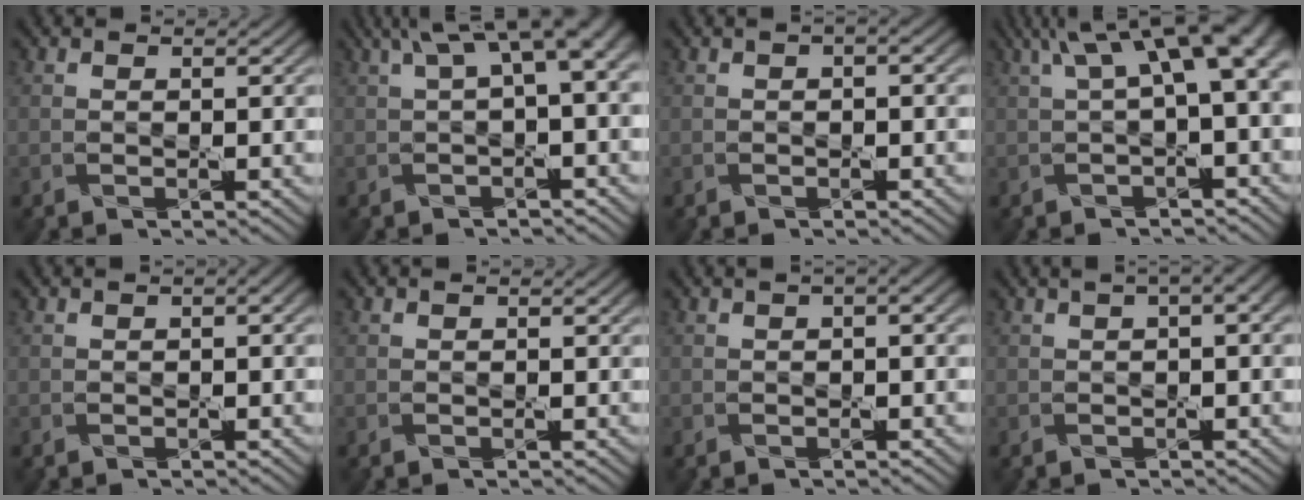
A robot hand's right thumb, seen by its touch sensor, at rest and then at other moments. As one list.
[{"total": 7.3, "force": [2.3, 2.1, 6.6], "torque": [-0.101, 0.029, 0.040]}, {"total": 1.4, "force": [0.2, 0.3, 1.3], "torque": [-0.020, 0.007, -0.002]}, {"total": 8.9, "force": [2.4, 2.7, 8.1], "torque": [-0.124, 0.031, 0.040]}, {"total": 1.4, "force": [0.4, 0.4, 1.2], "torque": [-0.019, 0.002, 0.003]}, {"total": 0.0}, {"total": 2.1, "force": [0.6, 0.6, 2.0], "torque": [-0.032, 0.006, 0.004]}, {"total": 4.2, "force": [1.5, 1.4, 3.6], "torque": [-0.055, 0.017, 0.010]}]